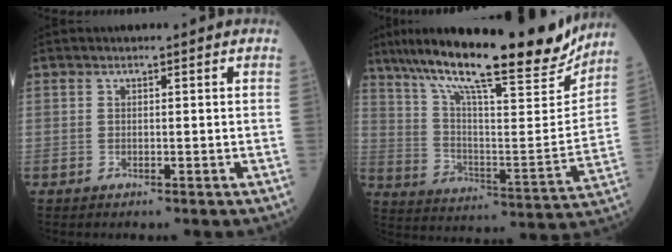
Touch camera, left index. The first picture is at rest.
{"total": 24.6, "force": [20.3, 3.2, 13.6], "torque": [-0.237, -0.015, 0.302]}